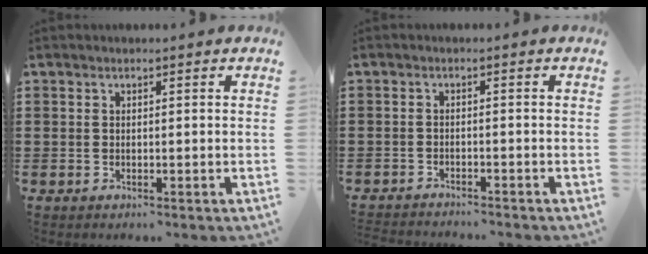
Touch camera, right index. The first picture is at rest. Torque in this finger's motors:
{"motor_torque": [-2.14, 0.00, -1.05, 0.01]}